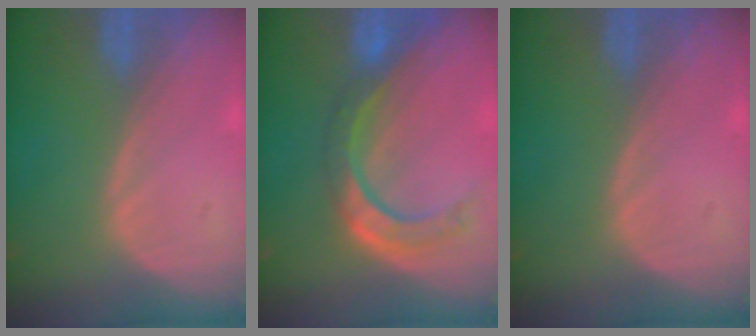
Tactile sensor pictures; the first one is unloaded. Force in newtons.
{"total": 8.5, "press": 7.2, "slide": 4.5}
{"total": 0.0}